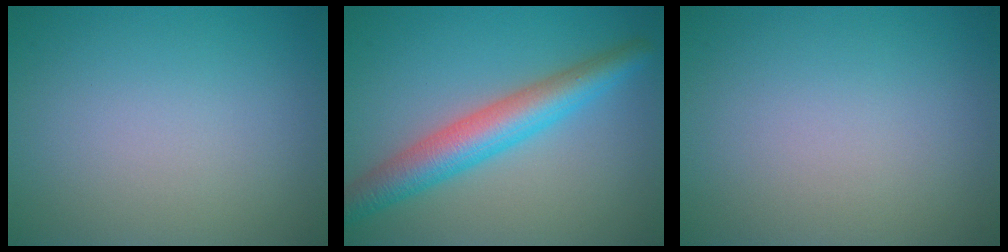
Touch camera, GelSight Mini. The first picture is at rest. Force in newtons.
{"total": 5.7, "press": 5.7, "slide": 0.1}
{"total": 0.0}